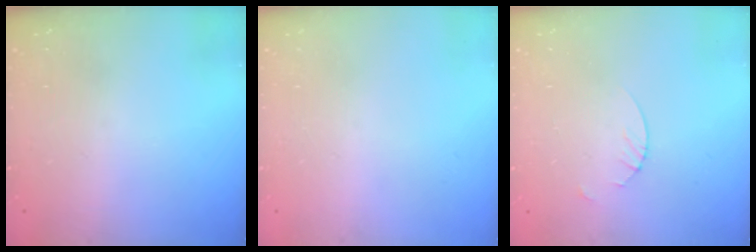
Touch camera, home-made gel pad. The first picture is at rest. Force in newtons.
{"total": 0.0}
{"total": 1.9, "press": 1.9, "slide": 0.2}